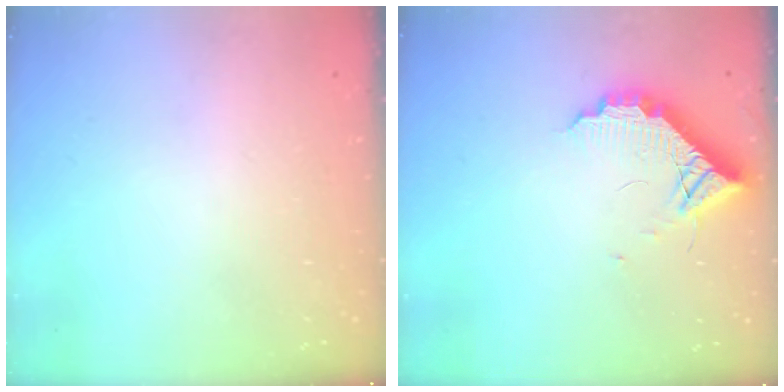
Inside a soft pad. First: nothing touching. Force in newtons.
{"total": 10.2, "press": 10.2, "slide": 0.8}